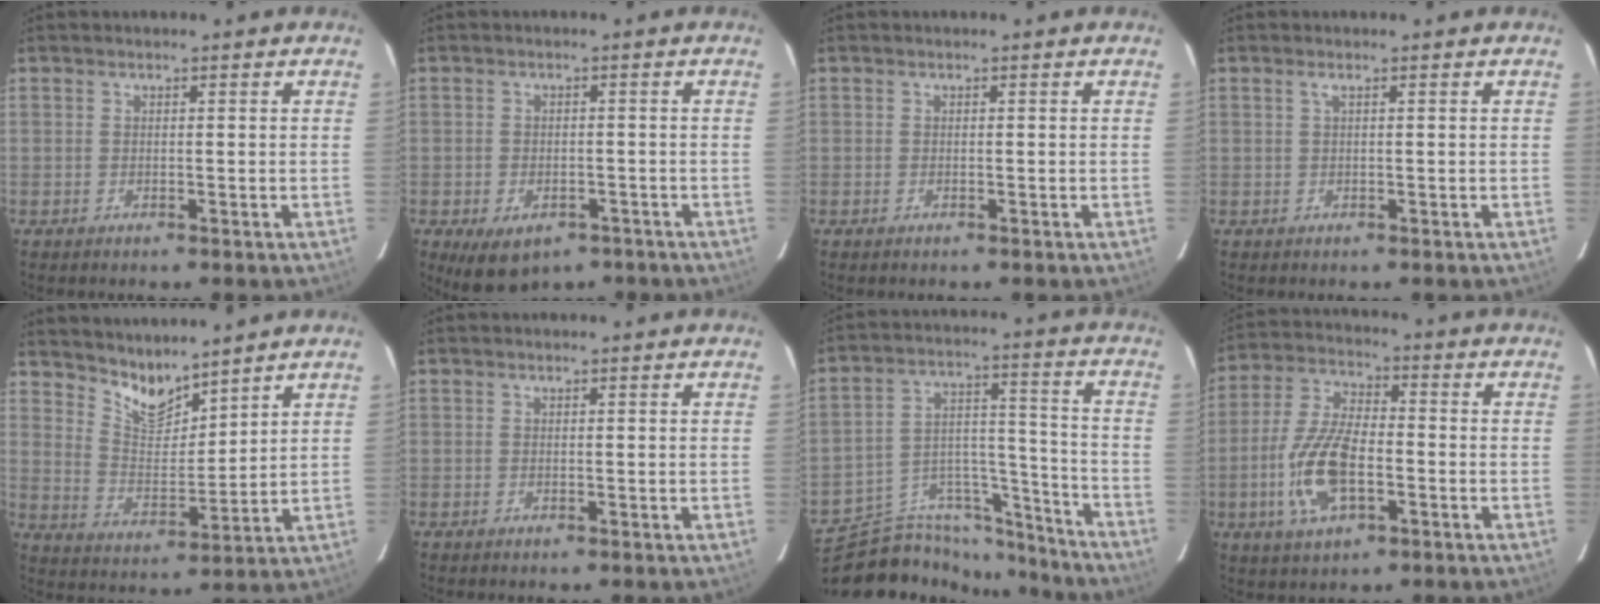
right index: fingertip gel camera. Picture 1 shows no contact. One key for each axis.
{"total": 8.7, "fx": -5.3, "fy": 5.2, "fz": 4.6, "tx": -0.088, "ty": -0.013, "tz": -0.065}
{"total": 0.0}
{"total": 0.7, "fx": 0.2, "fy": -0.2, "fz": 0.6, "tx": -0.013, "ty": 0.002, "tz": 0.003}
{"total": 8.0, "fx": 7.2, "fy": 2.3, "fz": 2.7, "tx": -0.045, "ty": -0.008, "tz": 0.139}
{"total": 0.0}
{"total": 19.4, "fx": -17.5, "fy": 7.3, "fz": 3.9, "tx": -0.071, "ty": 0.070, "tz": -0.266}
{"total": 13.0, "fx": -3.7, "fy": 5.7, "fz": 11.1, "tx": -0.239, "ty": 0.001, "tz": -0.069}